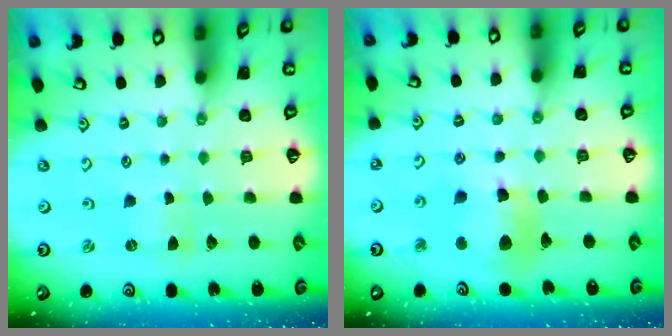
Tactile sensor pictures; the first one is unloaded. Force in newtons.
{"total": 12.1, "press": 12.0, "slide": 1.5}